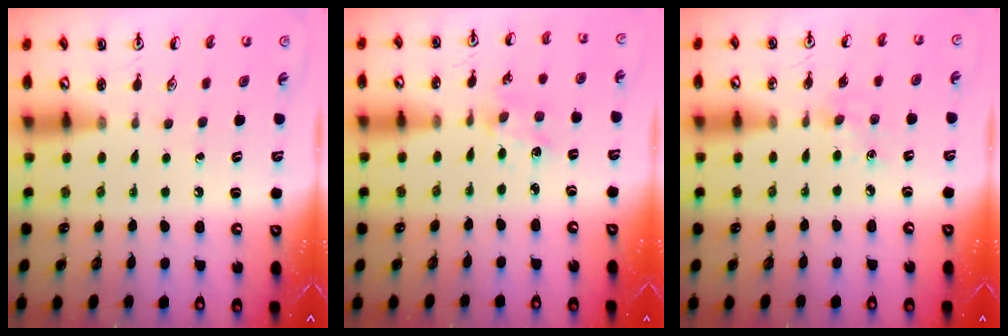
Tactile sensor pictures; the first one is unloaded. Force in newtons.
{"total": 2.7, "press": 2.7, "slide": 0.4}
{"total": 7.2, "press": 7.2, "slide": 0.9}